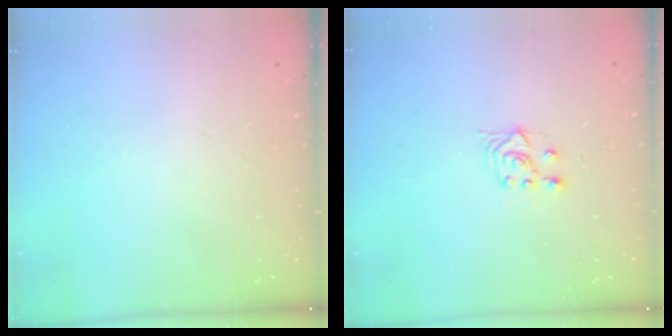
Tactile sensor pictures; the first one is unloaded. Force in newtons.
{"total": 4.2, "press": 4.0, "slide": 1.4}